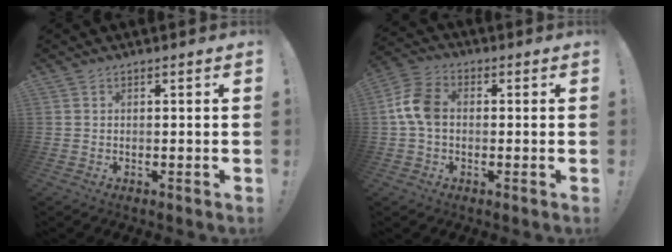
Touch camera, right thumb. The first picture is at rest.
{"total": 9.7, "force": [0.1, 6.5, 7.1], "torque": [-0.147, 0.013, 0.007]}